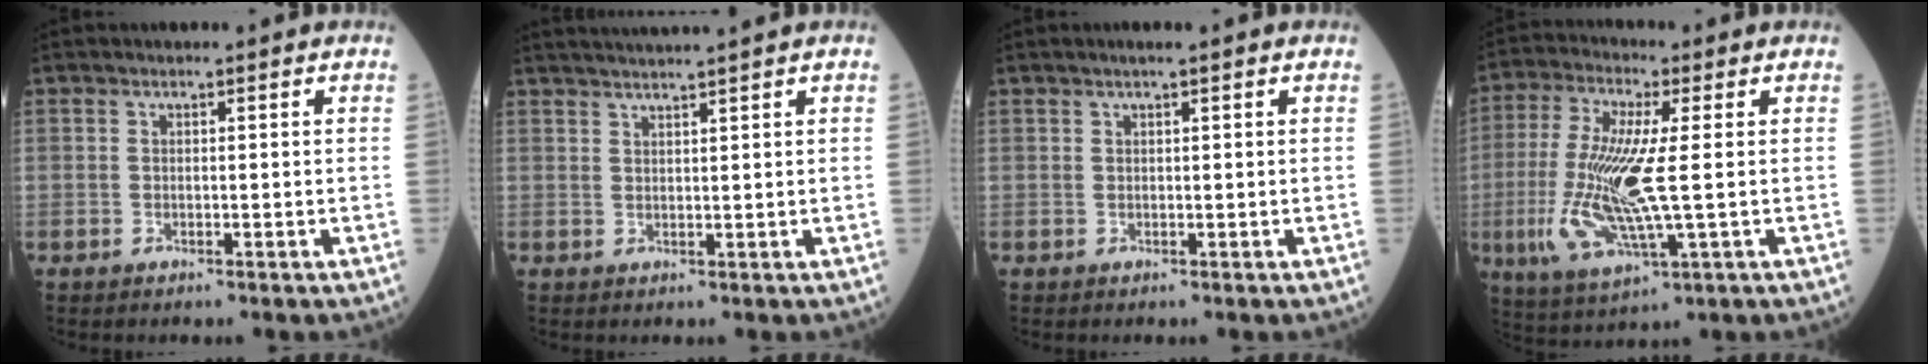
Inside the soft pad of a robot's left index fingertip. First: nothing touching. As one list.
[{"total": 6.5, "force": [5.9, -1.0, 2.5], "torque": [-0.040, 0.026, 0.094]}, {"total": 2.3, "force": [1.7, 0.2, 1.4], "torque": [-0.019, 0.019, 0.027]}, {"total": 13.2, "force": [-0.9, 2.1, 13.0], "torque": [-0.289, -0.008, -0.010]}]